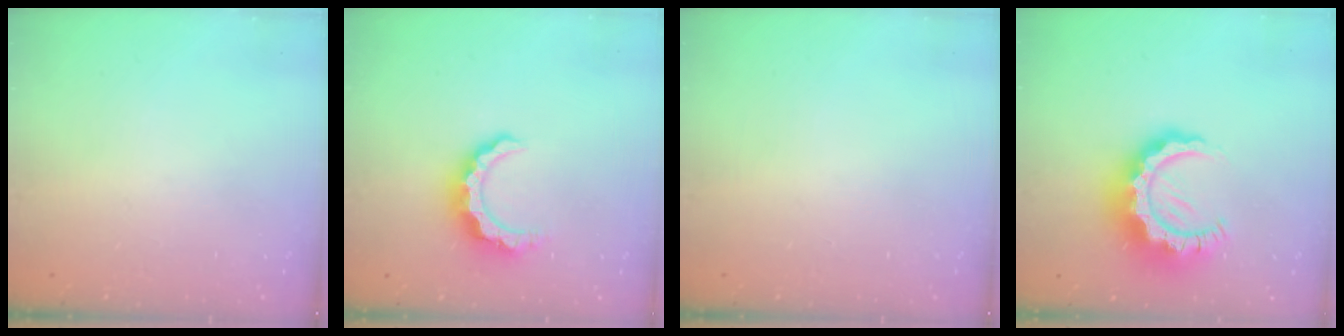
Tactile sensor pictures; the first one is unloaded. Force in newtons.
{"total": 8.1, "press": 8.1, "slide": 0.7}
{"total": 0.0}
{"total": 15.1, "press": 15.1, "slide": 1.2}